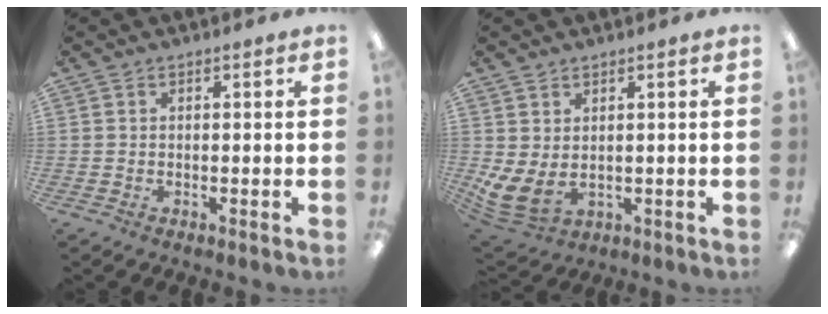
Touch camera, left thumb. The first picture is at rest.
{"total": 6.3, "force": [1.4, 3.9, 4.7], "torque": [-0.108, -0.022, 0.029]}